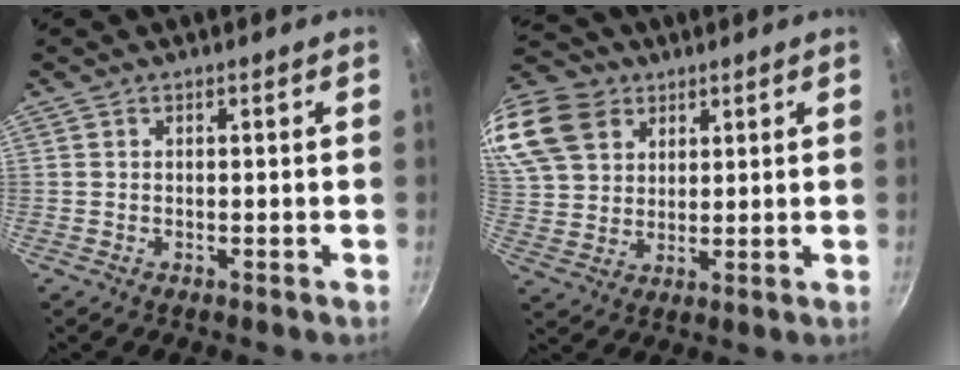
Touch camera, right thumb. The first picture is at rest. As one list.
[{"total": 19.3, "force": [9.8, 14.3, 8.6], "torque": [-0.193, 0.009, 0.191]}]